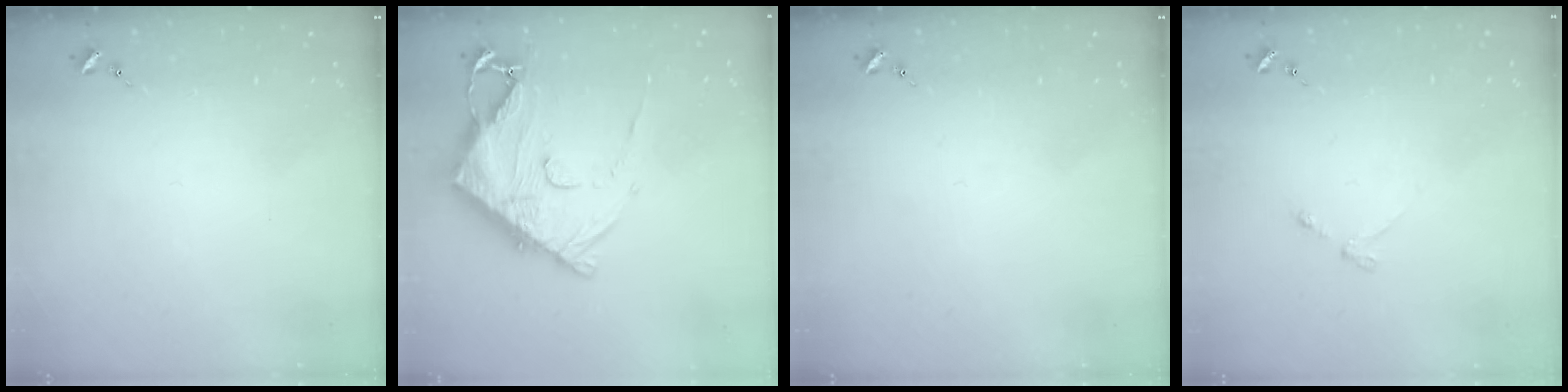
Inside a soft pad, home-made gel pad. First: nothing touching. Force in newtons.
{"total": 15.2, "press": 15.1, "slide": 1.6}
{"total": 0.0}
{"total": 3.0, "press": 2.9, "slide": 0.5}